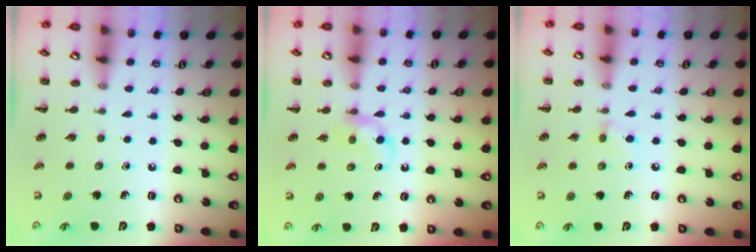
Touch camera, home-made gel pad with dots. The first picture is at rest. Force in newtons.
{"total": 3.7, "press": 3.5, "slide": 1.2}
{"total": 4.2, "press": 3.9, "slide": 1.7}